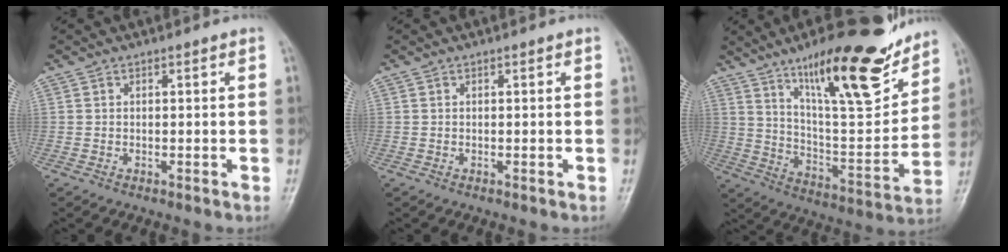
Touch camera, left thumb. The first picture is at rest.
{"total": 0.0}
{"total": 23.8, "force": [15.5, 6.5, 16.9], "torque": [-0.222, -0.076, 0.253]}